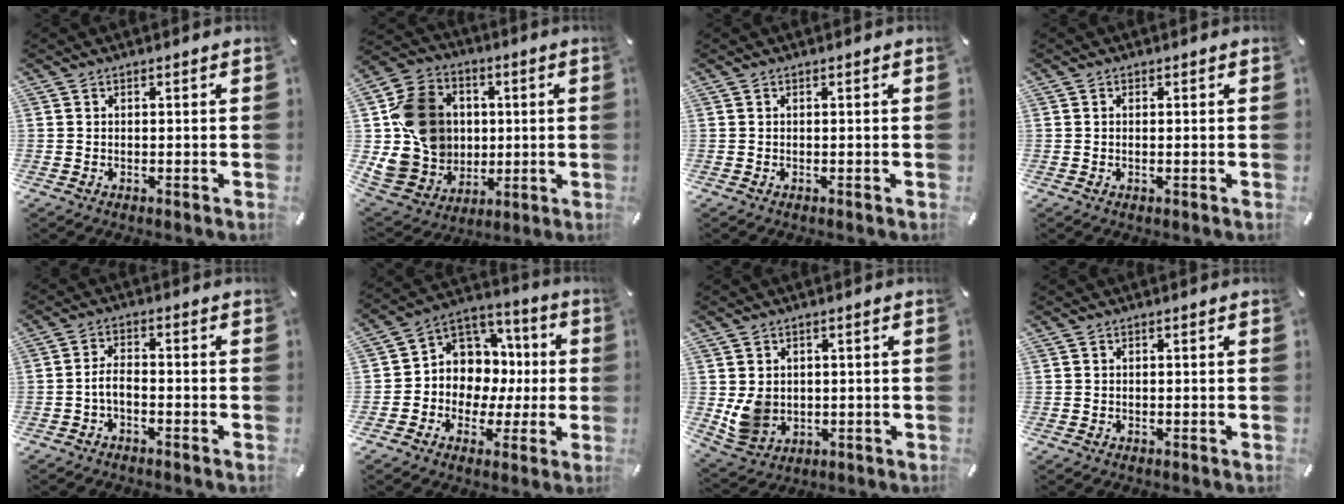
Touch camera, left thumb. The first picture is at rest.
{"total": 17.5, "force": [1.2, 15.8, 7.4], "torque": [-0.142, 0.002, 0.036]}
{"total": 0.0}
{"total": 0.7, "force": [0.0, 0.3, 0.6], "torque": [-0.012, 0.000, 0.000]}
{"total": 3.6, "force": [-1.7, 1.6, 2.7], "torque": [-0.060, 0.008, -0.036]}
{"total": 9.8, "force": [-0.4, 9.6, 1.8], "torque": [-0.039, -0.014, 0.006]}
{"total": 6.9, "force": [0.5, 6.4, 2.5], "torque": [-0.067, -0.003, 0.011]}
{"total": 0.0}